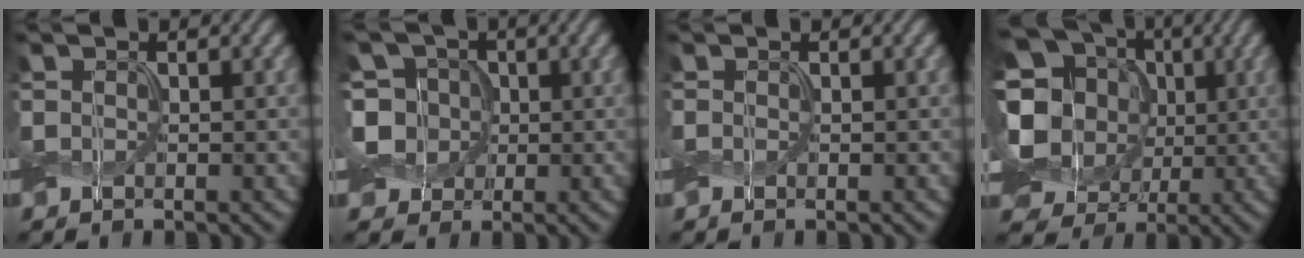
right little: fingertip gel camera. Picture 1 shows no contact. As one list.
[{"total": 5.0, "force": [-0.2, 4.4, 2.4], "torque": [-0.052, 0.015, -0.025]}, {"total": 0.0}, {"total": 16.8, "force": [0.3, 15.1, 7.4], "torque": [-0.211, 0.021, -0.026]}]